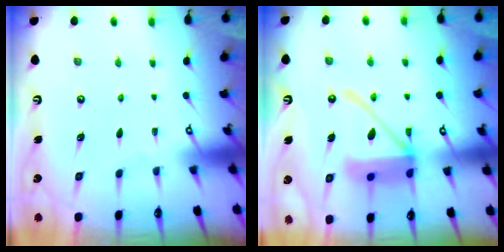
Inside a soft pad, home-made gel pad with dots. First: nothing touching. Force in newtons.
{"total": 15.6, "press": 15.5, "slide": 2.0}